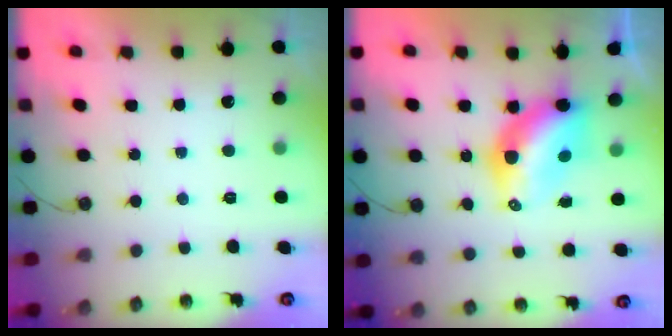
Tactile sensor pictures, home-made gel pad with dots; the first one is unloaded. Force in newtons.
{"total": 8.9, "press": 8.8, "slide": 0.8}